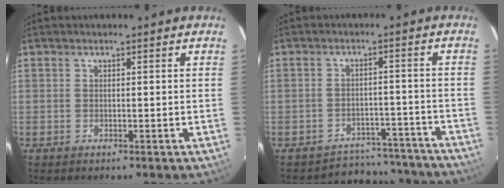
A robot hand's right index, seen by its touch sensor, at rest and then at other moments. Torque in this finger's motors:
{"motor_torque": [0.73, -0.86, 0.16, 0.03]}